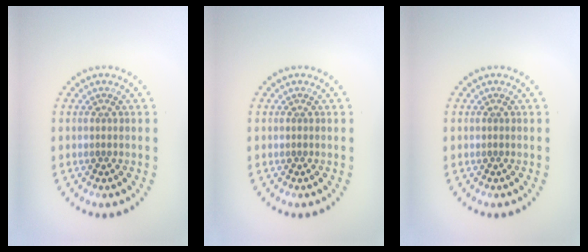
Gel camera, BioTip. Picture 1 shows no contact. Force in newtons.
{"total": 0.0}
{"total": 0.0}